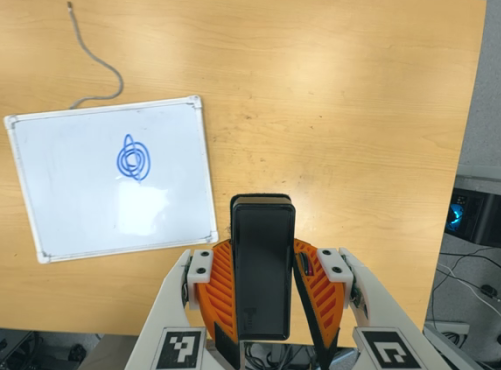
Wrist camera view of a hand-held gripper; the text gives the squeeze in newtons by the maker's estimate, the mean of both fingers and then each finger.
{"total": 5.6, "left": 4.4, "right": 6.7}